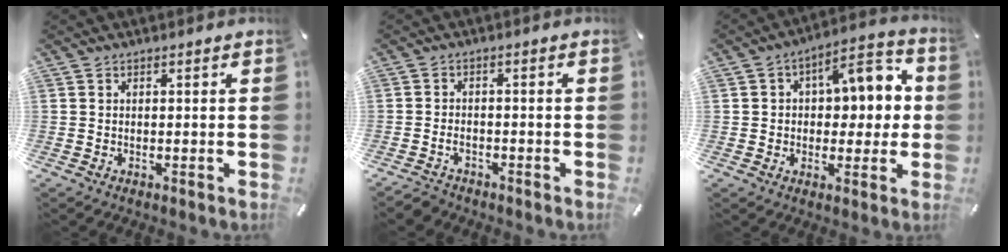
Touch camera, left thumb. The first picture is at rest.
{"total": 2.8, "force": [-1.9, 1.6, 1.2], "torque": [-0.031, 0.008, -0.041]}
{"total": 10.6, "force": [2.3, 7.6, 7.1], "torque": [-0.089, -0.013, 0.036]}